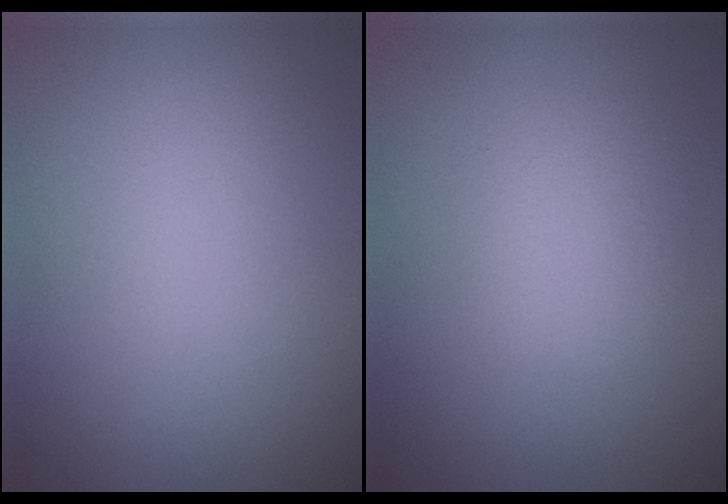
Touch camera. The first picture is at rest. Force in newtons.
{"total": 2.0, "press": 2.0, "slide": 0.0}